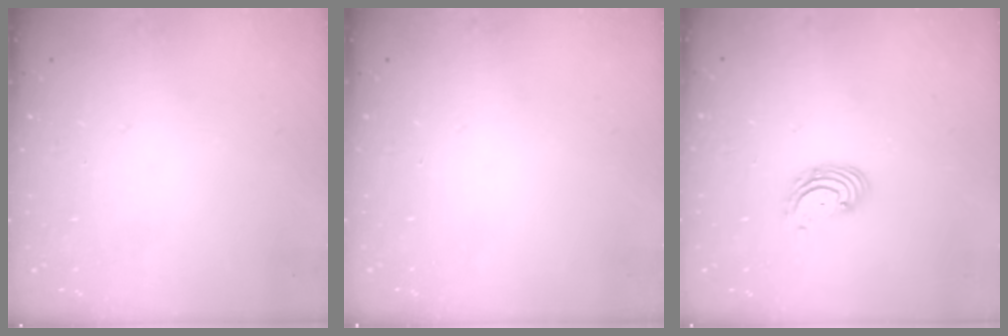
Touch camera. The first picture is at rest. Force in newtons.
{"total": 0.0}
{"total": 2.7, "press": 2.7, "slide": 0.1}